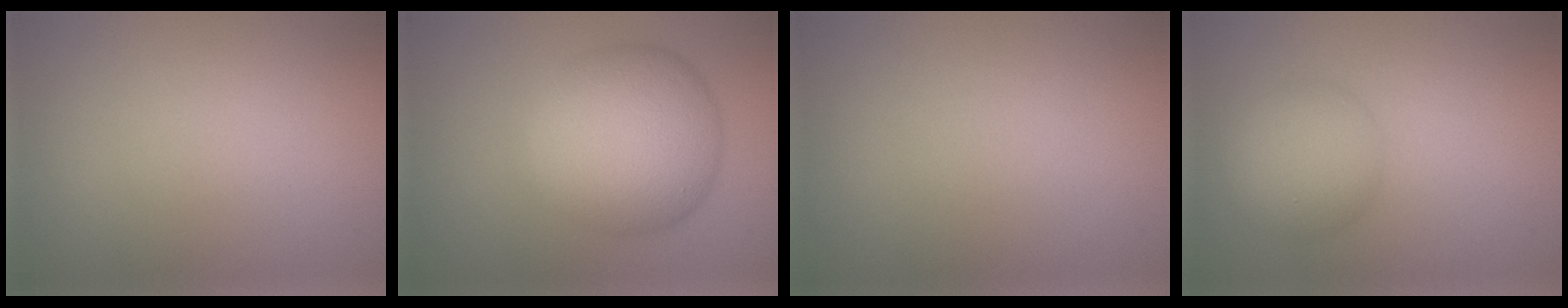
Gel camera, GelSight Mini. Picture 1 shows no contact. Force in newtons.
{"total": 9.4, "press": 9.4, "slide": 0.2}
{"total": 0.0}
{"total": 4.2, "press": 4.2, "slide": 0.1}